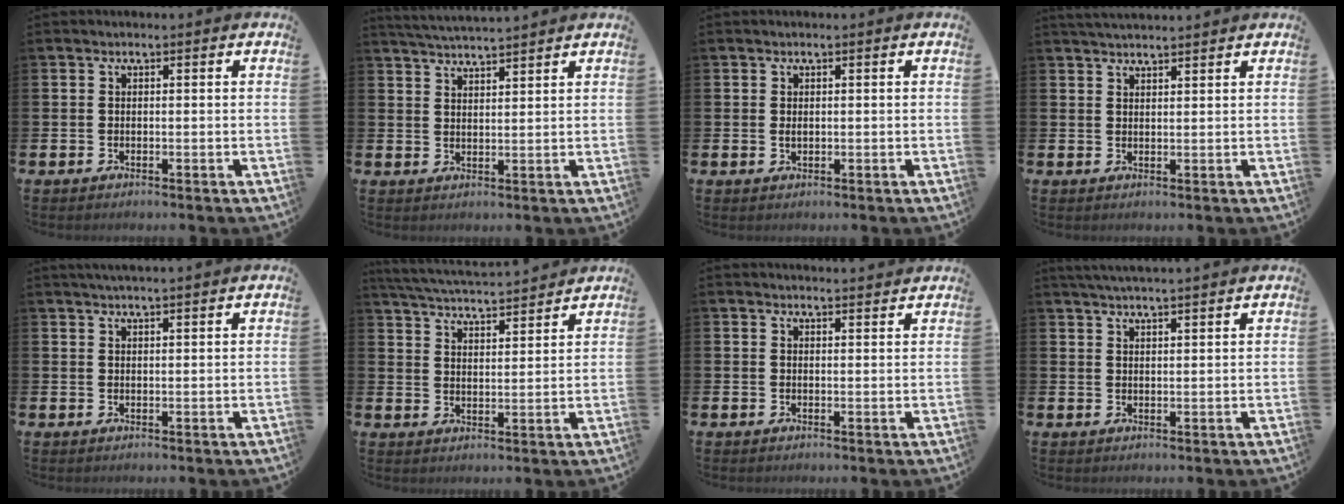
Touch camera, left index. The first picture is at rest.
{"total": 3.7, "force": [3.7, -0.3, 0.2], "torque": [-0.014, -0.019, 0.068]}
{"total": 0.7, "force": [0.2, 0.4, 0.5], "torque": [-0.011, 0.003, 0.003]}
{"total": 2.5, "force": [2.5, 0.1, 0.3], "torque": [-0.010, -0.009, 0.046]}
{"total": 2.0, "force": [2.0, -0.2, 0.5], "torque": [-0.011, -0.005, 0.035]}
{"total": 5.0, "force": [5.0, 0.1, 0.5], "torque": [-0.036, -0.034, 0.086]}
{"total": 1.9, "force": [1.9, 0.1, -0.1], "torque": [0.007, -0.014, 0.033]}
{"total": 3.0, "force": [3.0, -0.4, 0.4], "torque": [-0.012, -0.010, 0.055]}